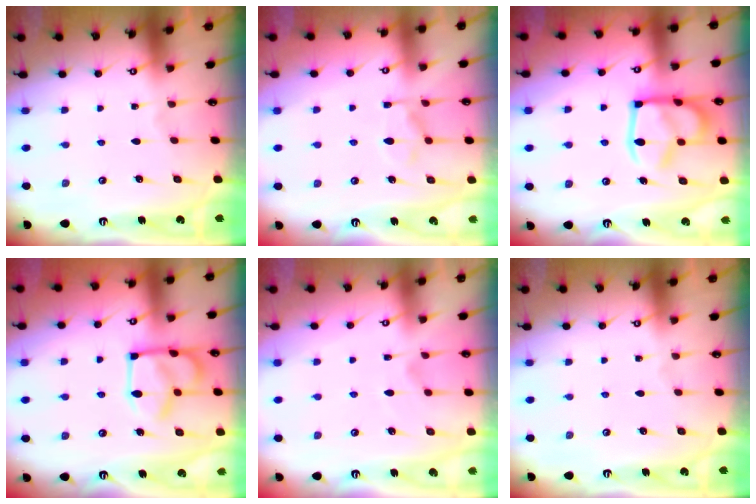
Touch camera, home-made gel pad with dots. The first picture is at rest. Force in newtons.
{"total": 2.6, "press": 2.3, "slide": 1.2}
{"total": 16.8, "press": 16.7, "slide": 1.8}
{"total": 14.1, "press": 14.1, "slide": 0.9}
{"total": 1.2, "press": 0.2, "slide": 1.2}
{"total": 0.0}